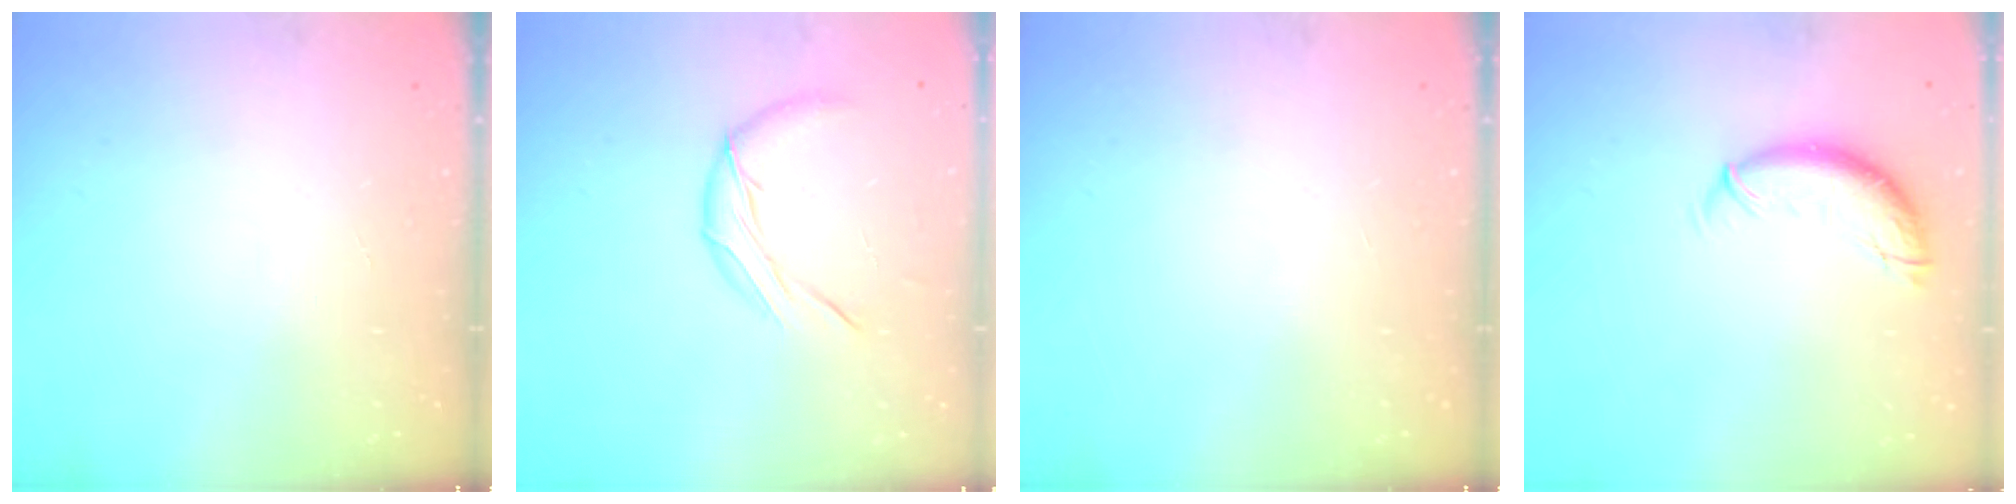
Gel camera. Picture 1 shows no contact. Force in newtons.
{"total": 9.5, "press": 9.5, "slide": 0.4}
{"total": 0.0}
{"total": 9.6, "press": 9.6, "slide": 0.5}